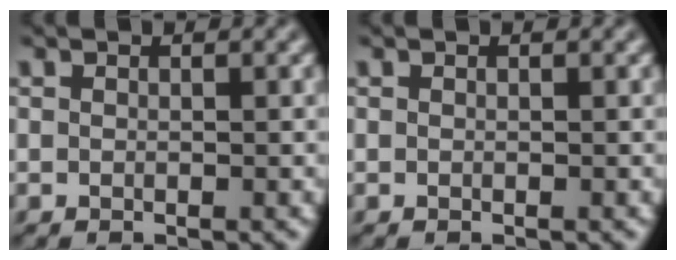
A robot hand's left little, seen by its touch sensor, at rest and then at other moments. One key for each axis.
{"total": 0.0}